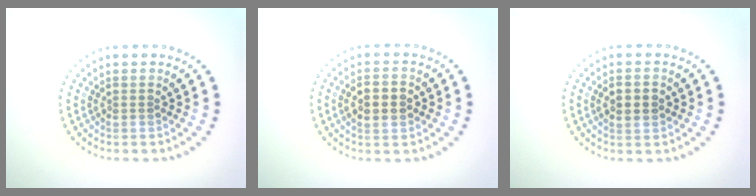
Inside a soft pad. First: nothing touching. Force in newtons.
{"total": 2.6, "press": 2.6, "slide": 0.0}
{"total": 2.4, "press": 2.4, "slide": 0.0}